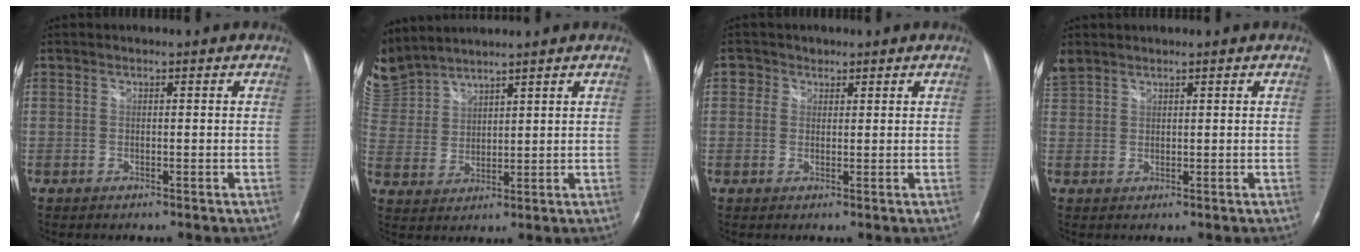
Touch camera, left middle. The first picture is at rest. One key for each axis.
{"total": 9.9, "fx": 9.3, "fy": 3.0, "fz": 1.6, "tx": -0.059, "ty": 0.017, "tz": 0.205}
{"total": 2.1, "fx": 1.0, "fy": 1.9, "fz": 0.2, "tx": 0.002, "ty": 0.003, "tz": 0.012}
{"total": 3.2, "fx": 2.7, "fy": 1.4, "fz": 0.8, "tx": -0.034, "ty": 0.021, "tz": 0.062}